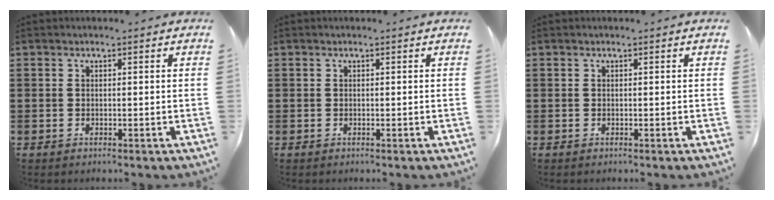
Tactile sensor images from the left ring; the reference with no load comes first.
{"total": 0.0}
{"total": 0.0}